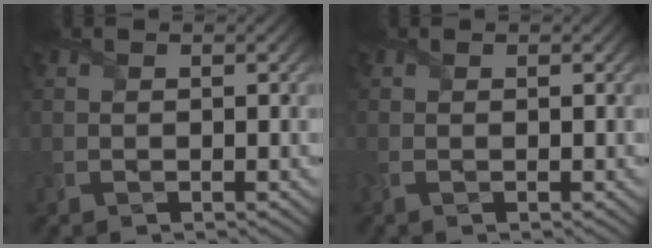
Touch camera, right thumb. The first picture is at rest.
{"total": 1.1, "force": [-0.2, 0.7, 0.8], "torque": [-0.023, 0.000, -0.006]}